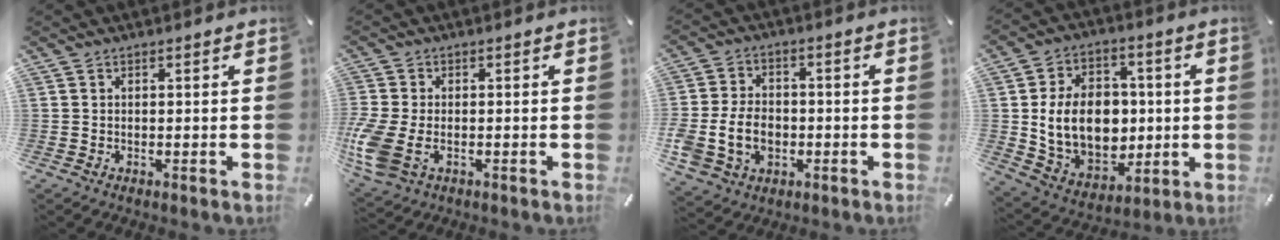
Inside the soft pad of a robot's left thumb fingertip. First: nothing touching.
{"total": 9.0, "force": [-2.5, 5.6, 6.6], "torque": [-0.164, -0.009, -0.043]}
{"total": 10.5, "force": [-1.9, 8.4, 6.1], "torque": [-0.141, 0.013, -0.030]}
{"total": 15.9, "force": [0.2, 12.7, 9.5], "torque": [-0.186, 0.004, 0.017]}